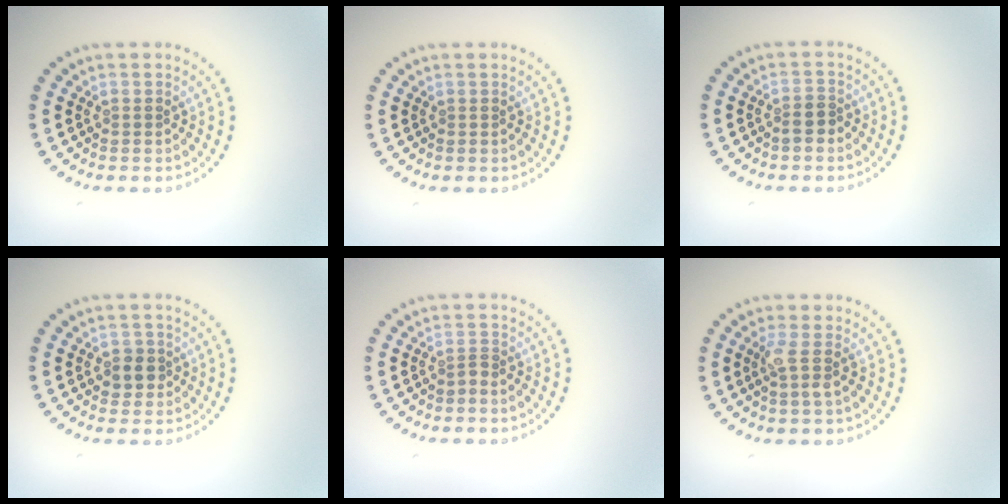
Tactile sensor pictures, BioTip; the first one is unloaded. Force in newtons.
{"total": 0.0}
{"total": 1.6, "press": 1.4, "slide": 0.6}
{"total": 1.8, "press": 1.7, "slide": 0.8}
{"total": 0.6, "press": 0.3, "slide": 0.5}
{"total": 1.7, "press": 1.4, "slide": 1.0}